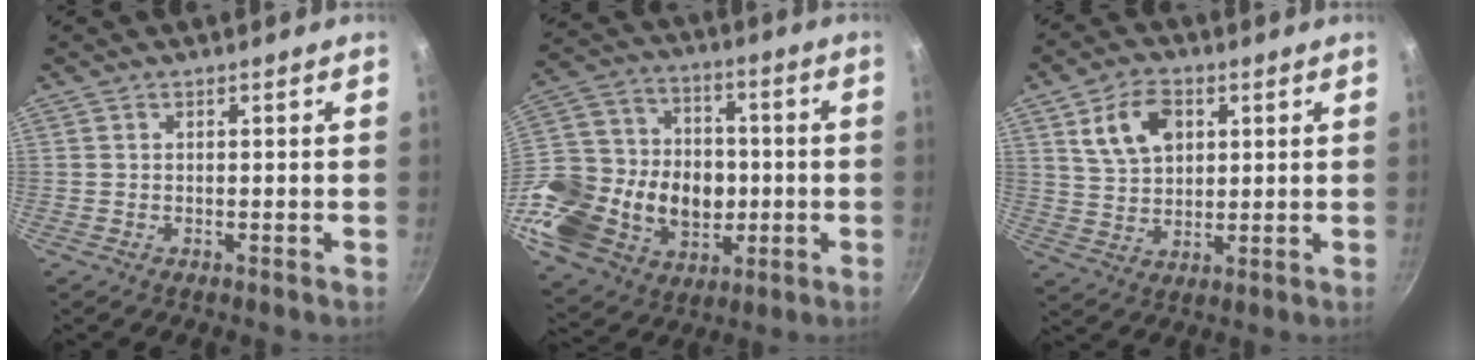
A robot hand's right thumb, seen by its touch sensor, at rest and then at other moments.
{"total": 30.3, "force": [-5.5, 22.8, 19.1], "torque": [-0.397, 0.038, -0.079]}
{"total": 9.7, "force": [3.7, 6.4, 6.2], "torque": [-0.091, -0.007, 0.072]}